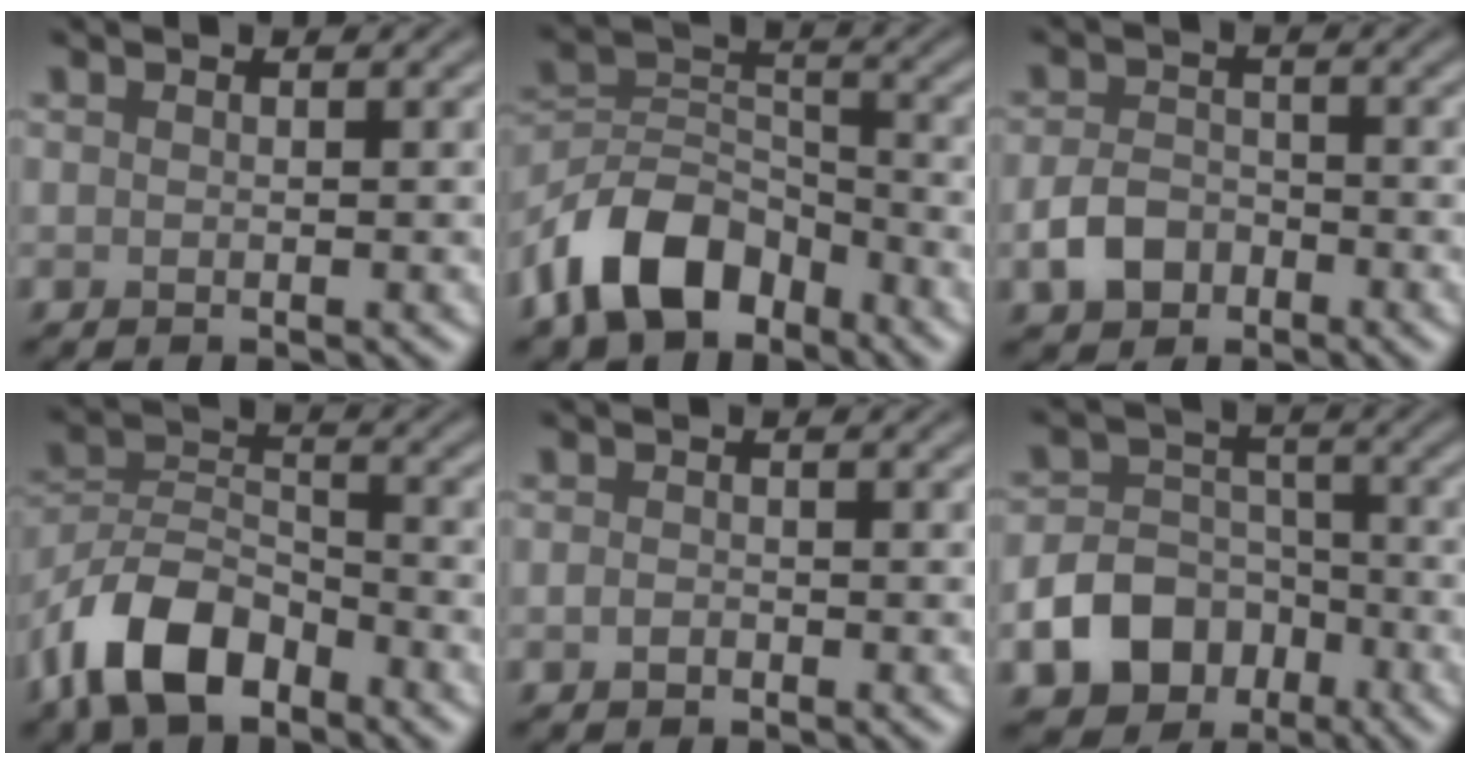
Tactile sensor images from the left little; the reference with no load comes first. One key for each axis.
{"total": 8.6, "fx": -5.6, "fy": 4.9, "fz": 4.4, "tx": -0.076, "ty": 0.002, "tz": -0.120}
{"total": 3.3, "fx": -1.6, "fy": 2.4, "fz": 1.6, "tx": -0.032, "ty": -0.001, "tz": -0.036}
{"total": 8.2, "fx": -5.2, "fy": 4.2, "fz": 4.7, "tx": -0.085, "ty": 0.003, "tz": -0.113}
{"total": 0.8, "fx": -0.4, "fy": 0.6, "fz": 0.5, "tx": -0.009, "ty": -0.002, "tz": -0.010}
{"total": 8.3, "fx": -4.2, "fy": 6.4, "fz": 3.3, "tx": -0.038, "ty": -0.014, "tz": -0.089}